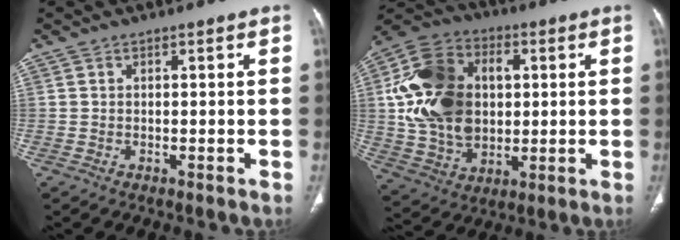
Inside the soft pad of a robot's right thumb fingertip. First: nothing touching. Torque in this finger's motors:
{"motor_torque": [2.54, 2.47, 1.98, 0.21, 0.27]}